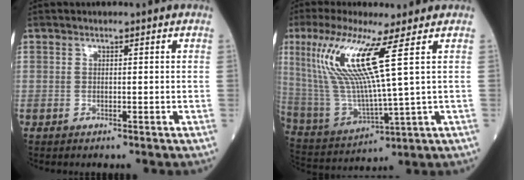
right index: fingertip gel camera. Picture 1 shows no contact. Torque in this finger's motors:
{"motor_torque": [0.54, 0.49, 0.96, 0.21]}